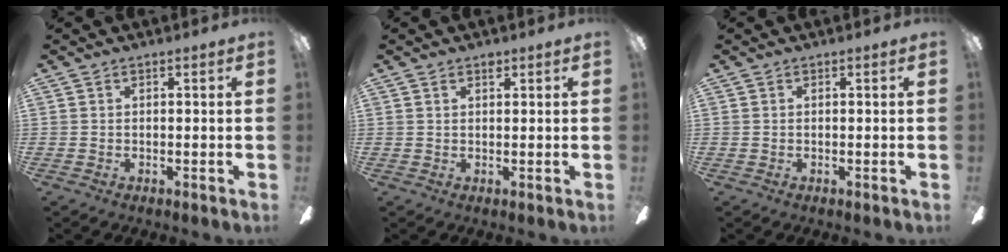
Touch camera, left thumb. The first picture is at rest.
{"total": 1.3, "force": [1.0, 0.6, 0.7], "torque": [-0.007, -0.001, 0.016]}
{"total": 0.0}